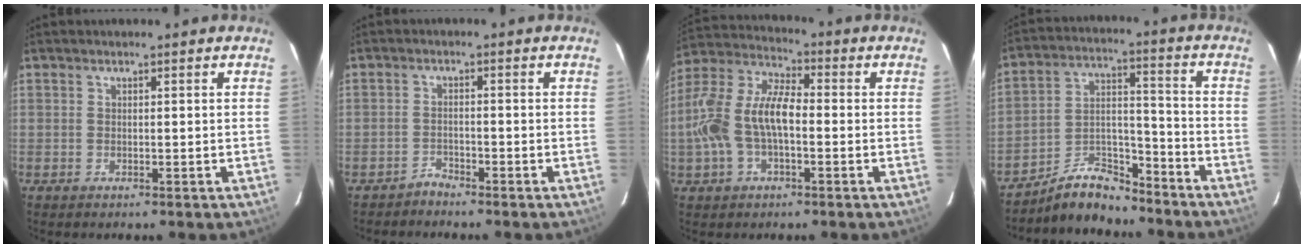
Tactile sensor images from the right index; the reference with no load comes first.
{"total": 2.0, "force": [-1.9, 0.4, -0.1], "torque": [0.002, 0.002, -0.037]}
{"total": 13.7, "force": [-2.2, 7.0, 11.6], "torque": [-0.245, 0.017, -0.046]}
{"total": 10.5, "force": [-9.2, 3.9, 3.3], "torque": [-0.073, 0.037, -0.159]}